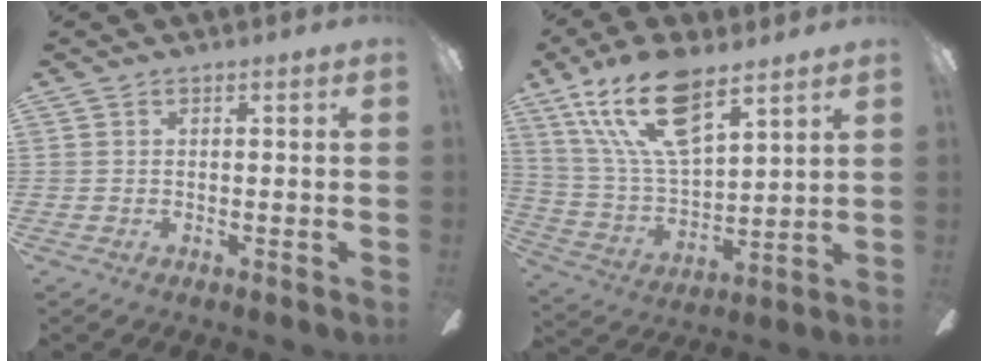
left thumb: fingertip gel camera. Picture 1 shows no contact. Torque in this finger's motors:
{"motor_torque": [0.77, 0.26, 1.55, -1.22, 0.56]}